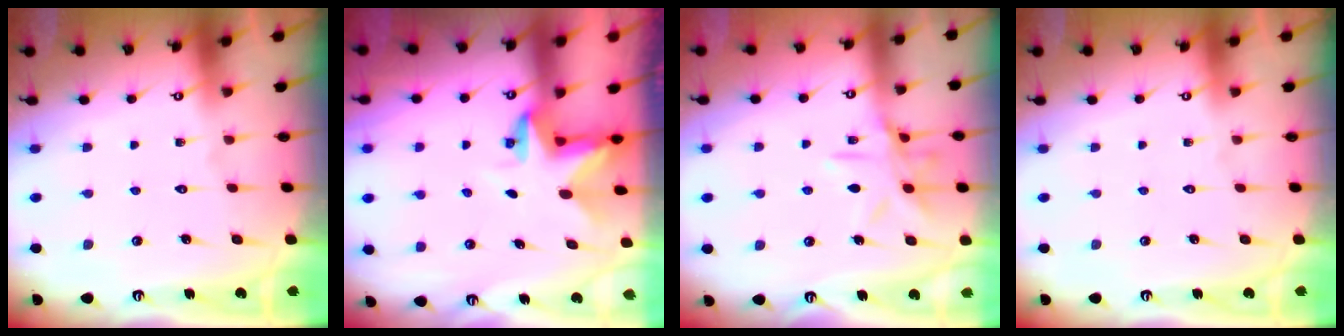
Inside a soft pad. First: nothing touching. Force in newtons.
{"total": 3.0, "press": 3.0, "slide": 0.2}
{"total": 10.9, "press": 10.9, "slide": 0.8}
{"total": 0.0}